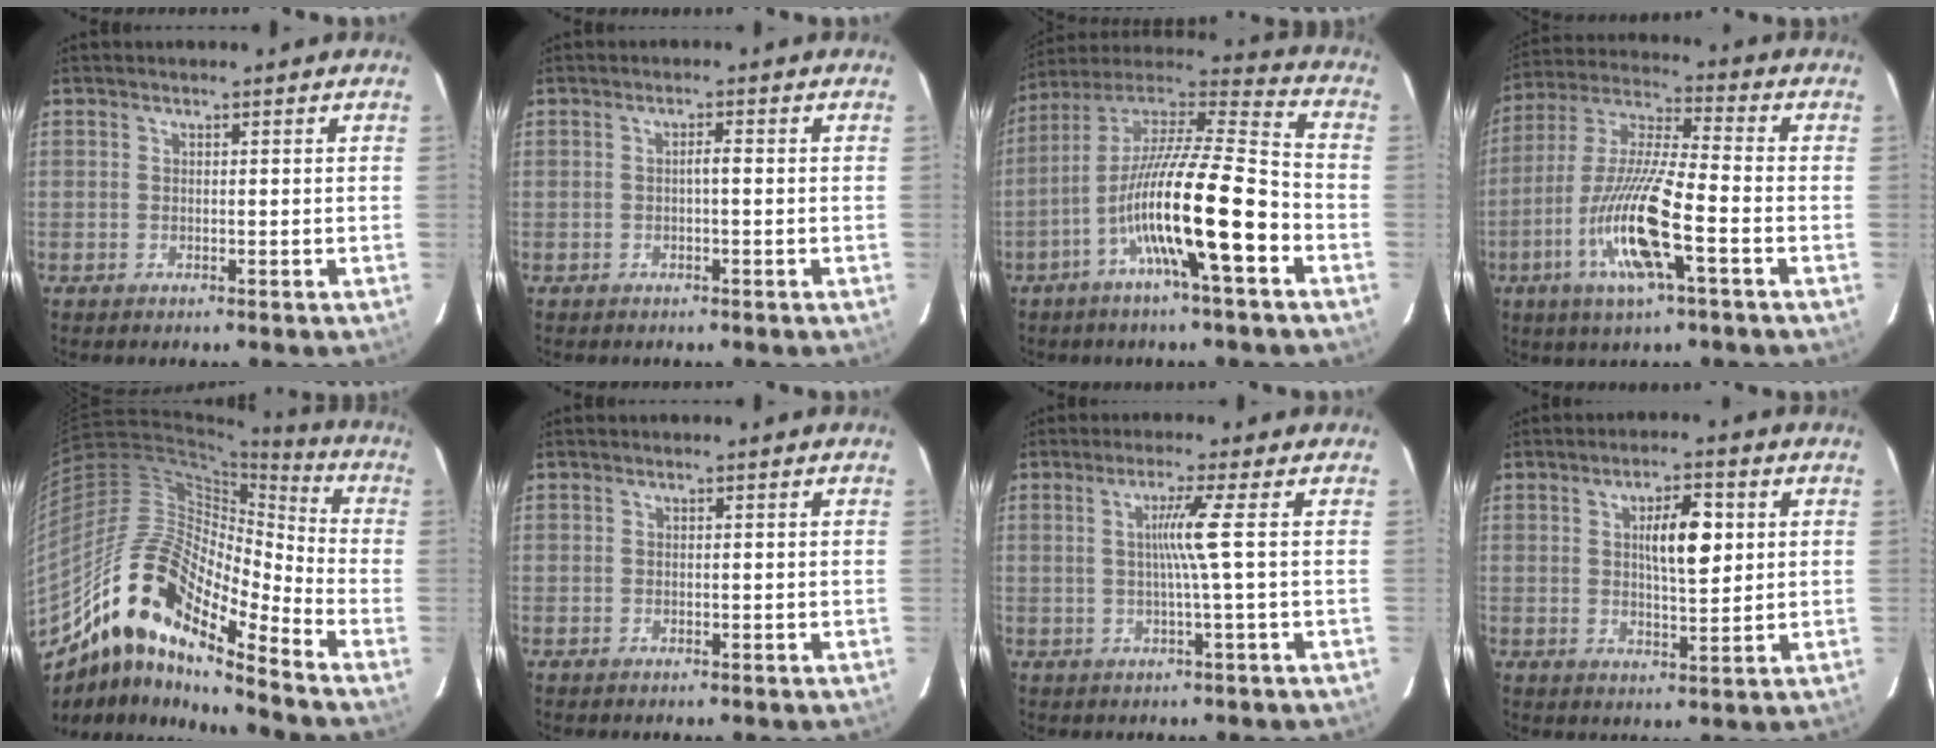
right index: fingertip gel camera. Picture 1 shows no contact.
{"total": 1.2, "force": [-0.2, 0.1, 1.2], "torque": [-0.019, 0.003, -0.003]}
{"total": 18.1, "force": [-6.5, 1.2, 16.8], "torque": [-0.307, 0.002, -0.118]}
{"total": 15.1, "force": [-5.4, 1.5, 14.0], "torque": [-0.285, -0.011, -0.102]}
{"total": 19.6, "force": [-12.7, 4.9, 14.1], "torque": [-0.277, 0.017, -0.228]}
{"total": 0.0}
{"total": 4.5, "force": [0.4, -1.7, 4.1], "torque": [-0.079, -0.003, 0.010]}
{"total": 7.1, "force": [1.7, 1.9, 6.6], "torque": [-0.109, 0.008, 0.031]}